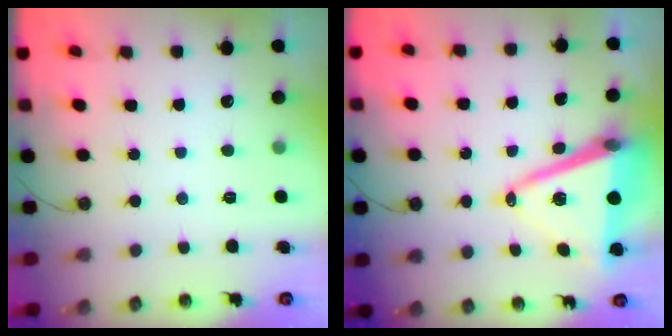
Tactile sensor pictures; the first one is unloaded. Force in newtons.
{"total": 15.2, "press": 14.7, "slide": 4.0}